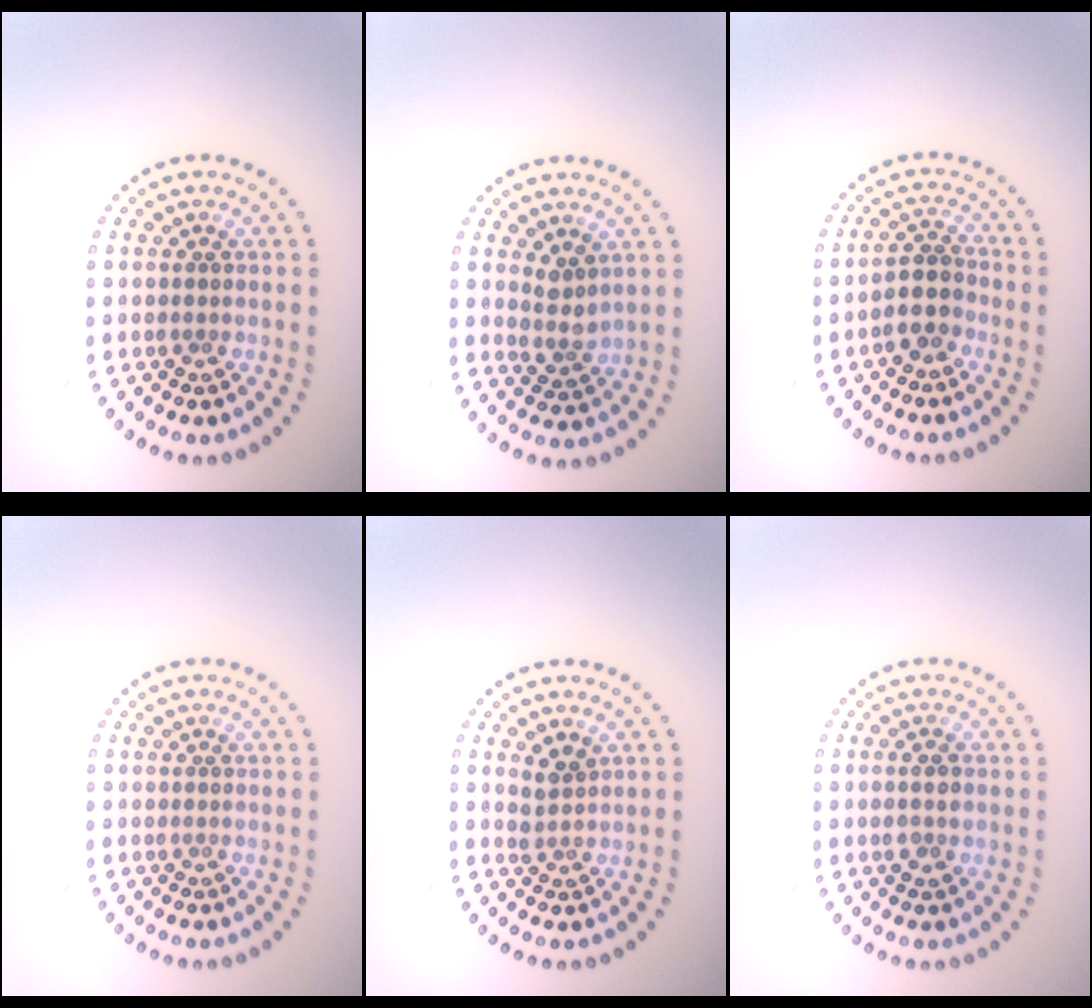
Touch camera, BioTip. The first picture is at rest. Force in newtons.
{"total": 1.9, "press": 1.5, "slide": 1.1}
{"total": 2.7, "press": 2.4, "slide": 1.2}
{"total": 0.0}
{"total": 1.6, "press": 1.2, "slide": 1.0}
{"total": 1.5, "press": 1.5, "slide": 0.4}